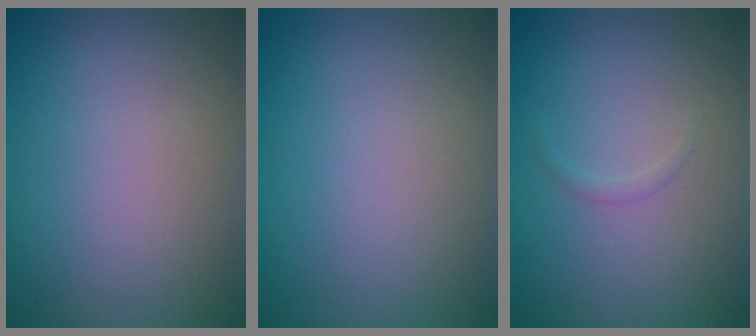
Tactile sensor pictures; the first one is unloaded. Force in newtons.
{"total": 0.0}
{"total": 0.5, "press": 0.5, "slide": 0.0}